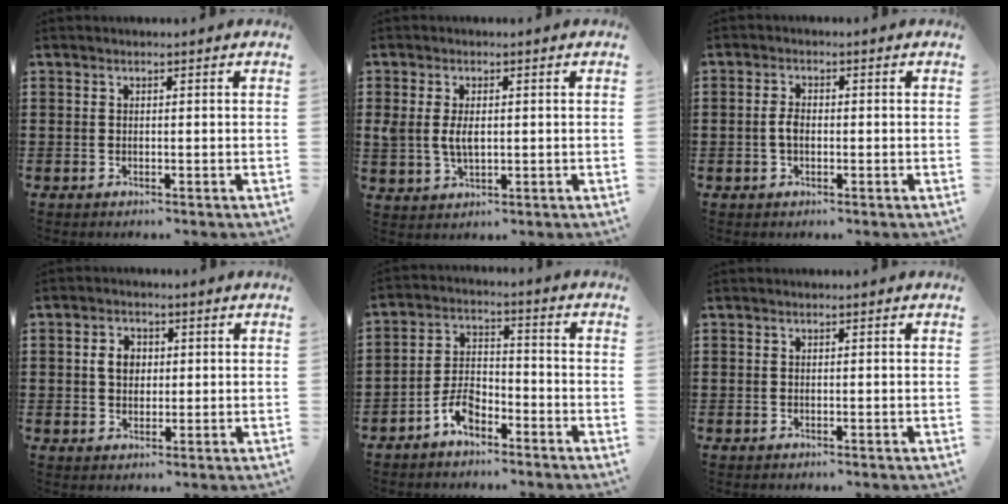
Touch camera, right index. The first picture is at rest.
{"total": 4.0, "force": [0.4, 2.3, 3.3], "torque": [-0.083, 0.003, 0.001]}
{"total": 2.3, "force": [-0.4, 1.1, 2.0], "torque": [-0.046, 0.000, -0.010]}
{"total": 3.5, "force": [0.4, 2.7, 2.2], "torque": [-0.051, 0.012, 0.004]}
{"total": 5.3, "force": [-3.8, 2.5, 2.7], "torque": [-0.068, 0.008, -0.078]}
{"total": 0.0}